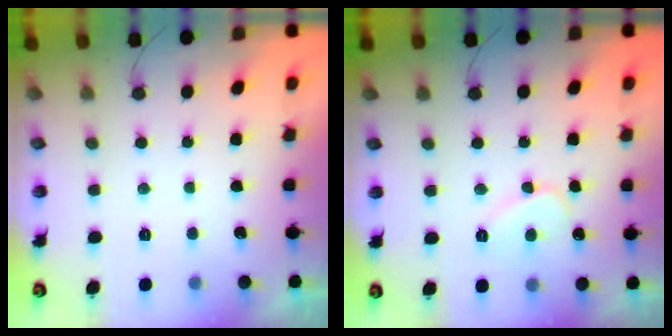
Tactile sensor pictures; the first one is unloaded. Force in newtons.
{"total": 6.3, "press": 6.3, "slide": 0.6}